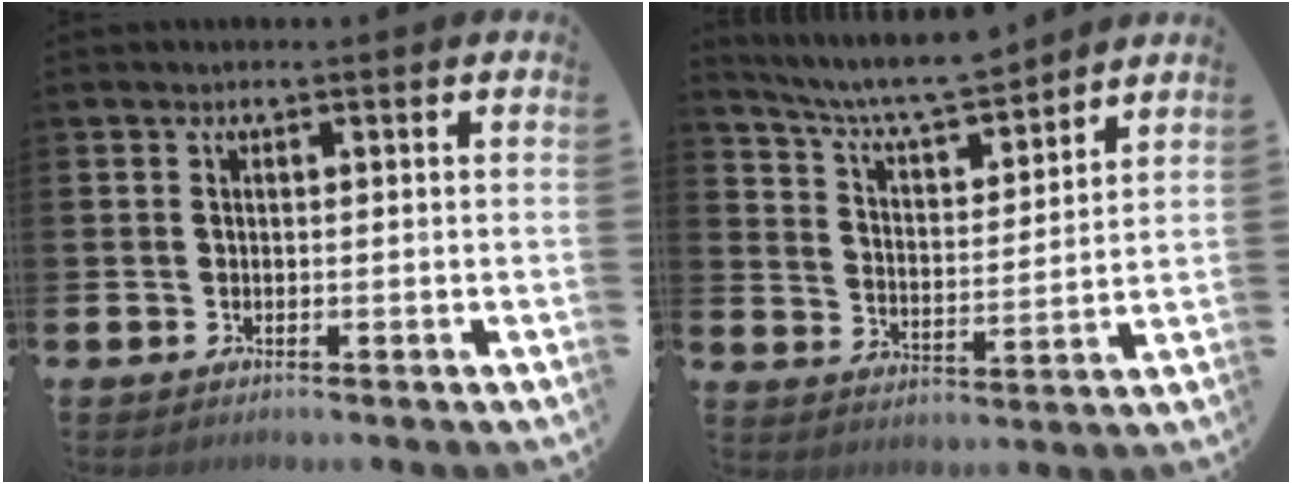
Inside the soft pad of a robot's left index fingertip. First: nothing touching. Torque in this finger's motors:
{"motor_torque": [0.94, -1.20, 0.54, 0.21]}